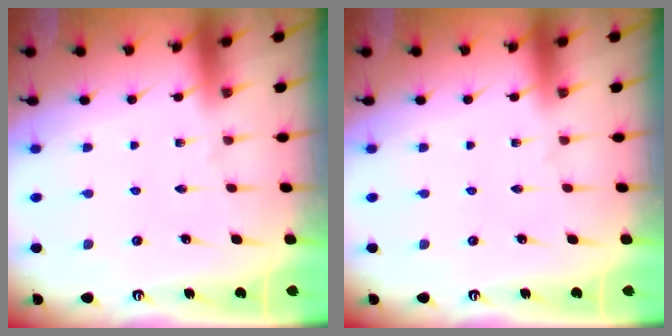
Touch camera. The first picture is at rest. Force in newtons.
{"total": 0.0}